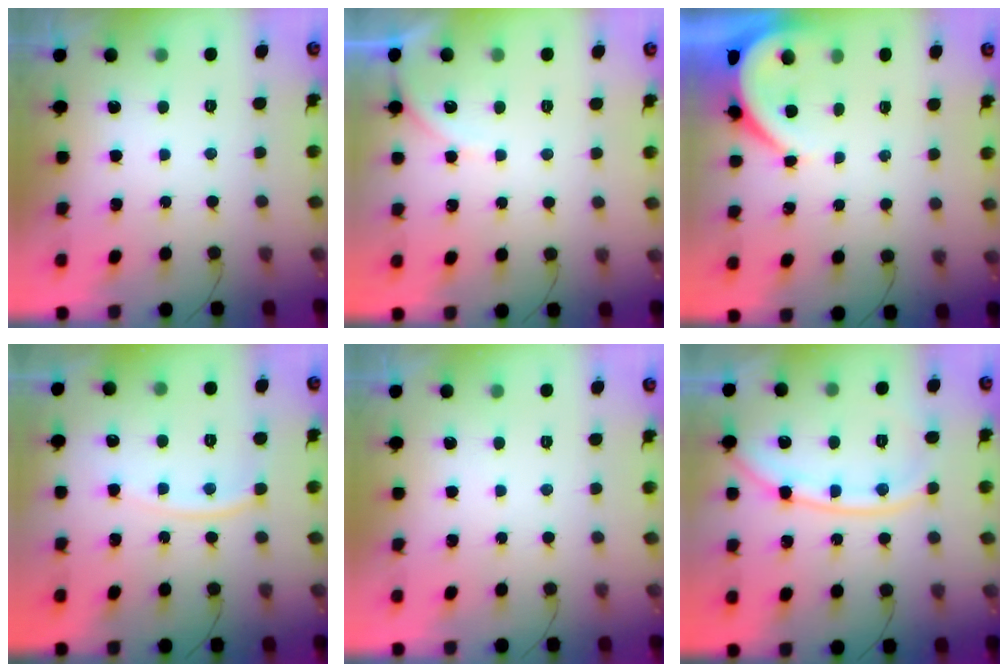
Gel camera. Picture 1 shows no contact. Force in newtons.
{"total": 4.7, "press": 4.6, "slide": 0.7}
{"total": 4.7, "press": 4.7, "slide": 0.4}
{"total": 9.1, "press": 9.1, "slide": 0.8}
{"total": 0.0}
{"total": 11.6, "press": 11.5, "slide": 1.6}